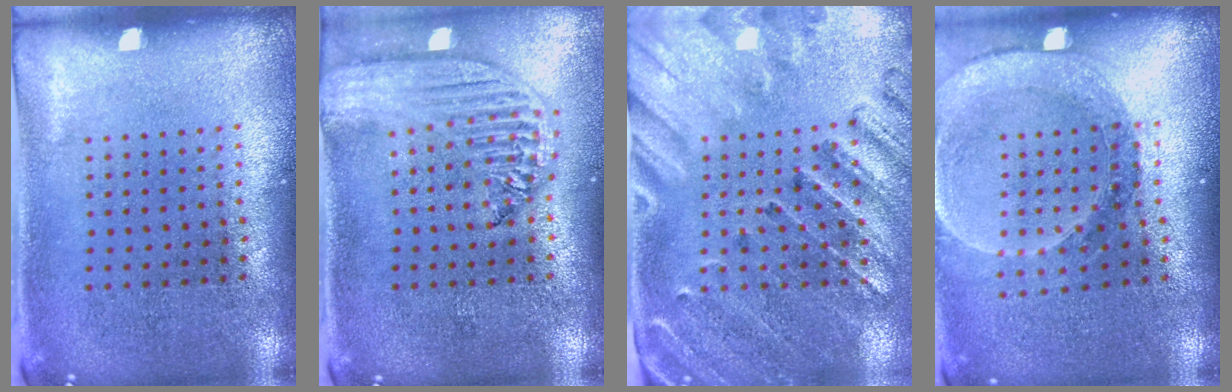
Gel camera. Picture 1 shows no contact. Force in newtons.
{"total": 2.5, "press": 2.1, "slide": 1.4}
{"total": 2.6, "press": 2.4, "slide": 0.9}
{"total": 1.6, "press": 1.6, "slide": 0.2}